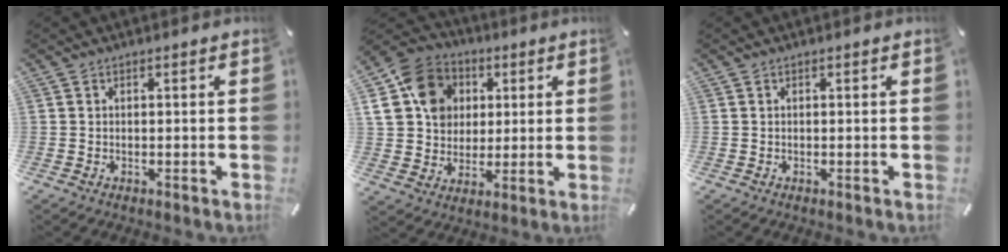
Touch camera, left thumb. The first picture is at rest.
{"total": 14.4, "force": [3.4, 12.7, 5.8], "torque": [-0.129, 0.000, 0.067]}
{"total": 0.0}